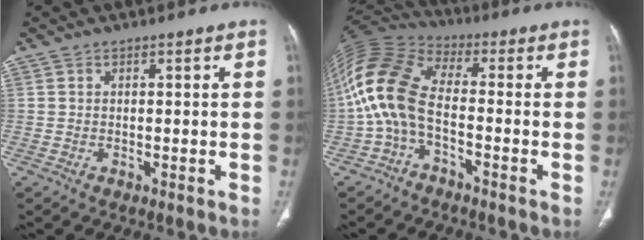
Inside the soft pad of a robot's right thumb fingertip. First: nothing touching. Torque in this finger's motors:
{"motor_torque": [0.23, 1.42, 1.88, 0.05, 0.72]}